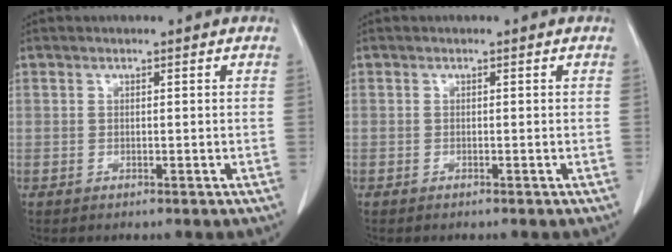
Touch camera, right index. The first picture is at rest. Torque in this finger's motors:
{"motor_torque": [0.02, -0.02, -0.01, 0.00]}